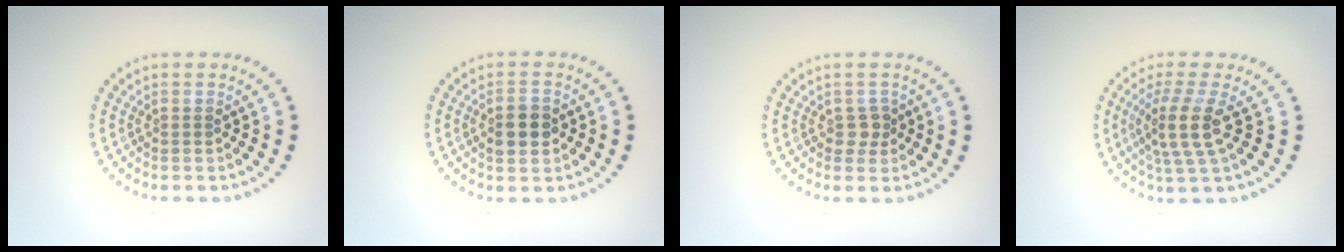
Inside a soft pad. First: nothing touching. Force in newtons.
{"total": 2.9, "press": 2.9, "slide": 0.1}
{"total": 1.5, "press": 1.2, "slide": 0.8}
{"total": 3.7, "press": 2.9, "slide": 2.3}